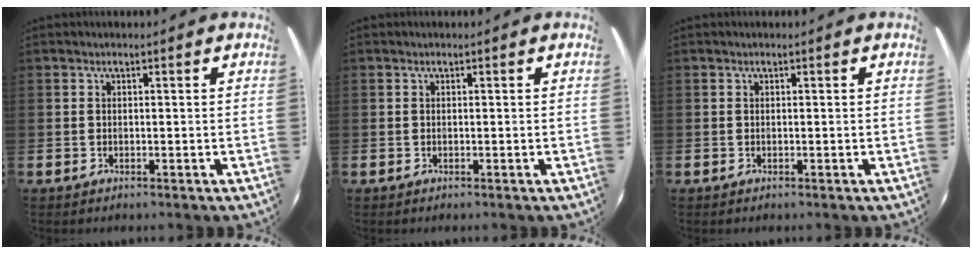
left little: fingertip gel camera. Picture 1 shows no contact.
{"total": 0.0}
{"total": 0.0}